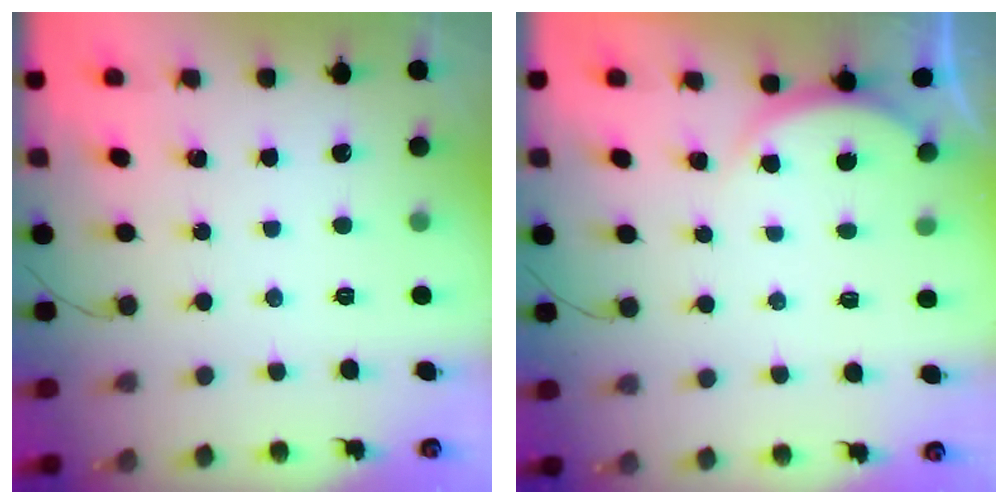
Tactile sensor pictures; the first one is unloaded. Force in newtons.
{"total": 2.8, "press": 2.8, "slide": 0.4}